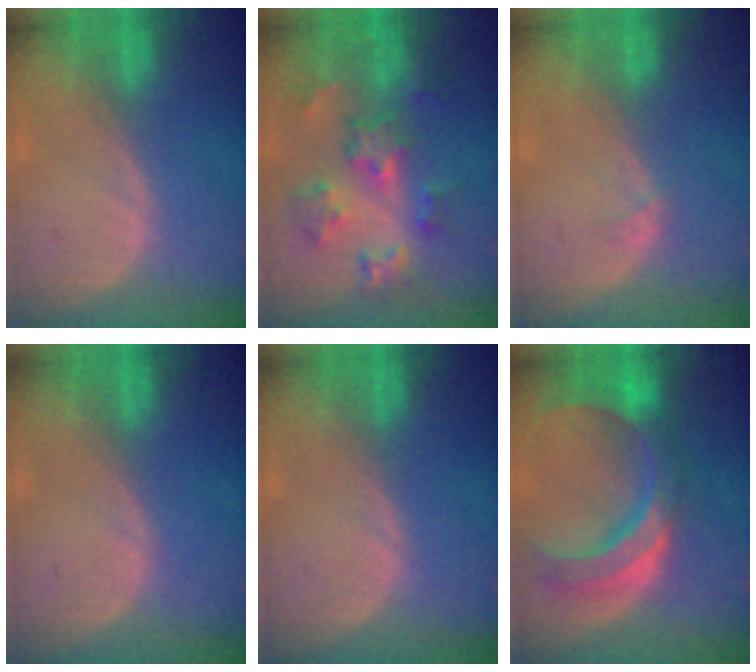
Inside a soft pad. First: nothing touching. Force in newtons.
{"total": 8.8, "press": 7.8, "slide": 3.9}
{"total": 1.2, "press": 0.9, "slide": 0.7}
{"total": 0.0}
{"total": 0.0}
{"total": 11.5, "press": 9.8, "slide": 6.1}